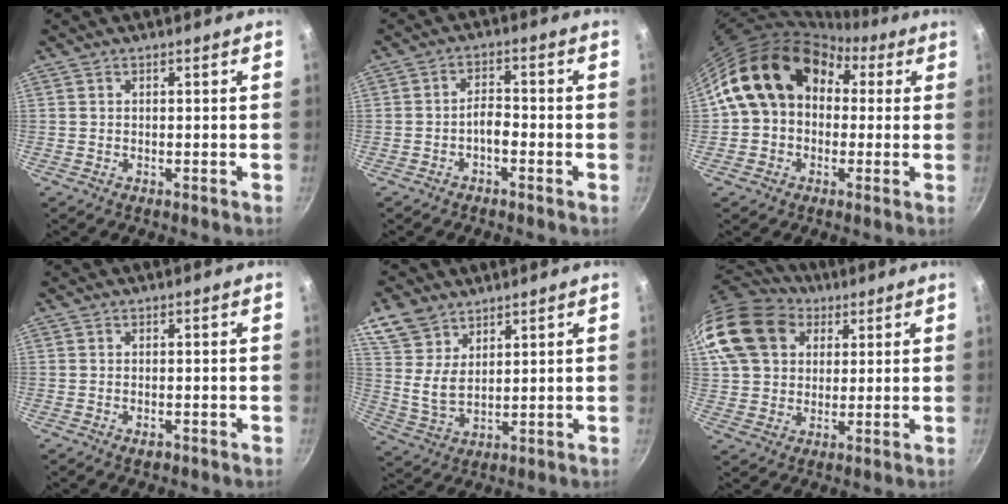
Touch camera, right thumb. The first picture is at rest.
{"total": 3.2, "force": [-1.7, 1.4, 2.3], "torque": [-0.037, 0.021, -0.032]}
{"total": 16.8, "force": [2.8, 13.2, 9.9], "torque": [-0.136, 0.045, 0.035]}
{"total": 1.6, "force": [-0.8, 0.9, 1.1], "torque": [-0.019, 0.001, -0.013]}
{"total": 8.9, "force": [5.9, 5.3, 4.1], "torque": [-0.063, -0.020, 0.123]}
{"total": 18.7, "force": [6.9, 14.5, 9.6], "torque": [-0.189, 0.017, 0.122]}